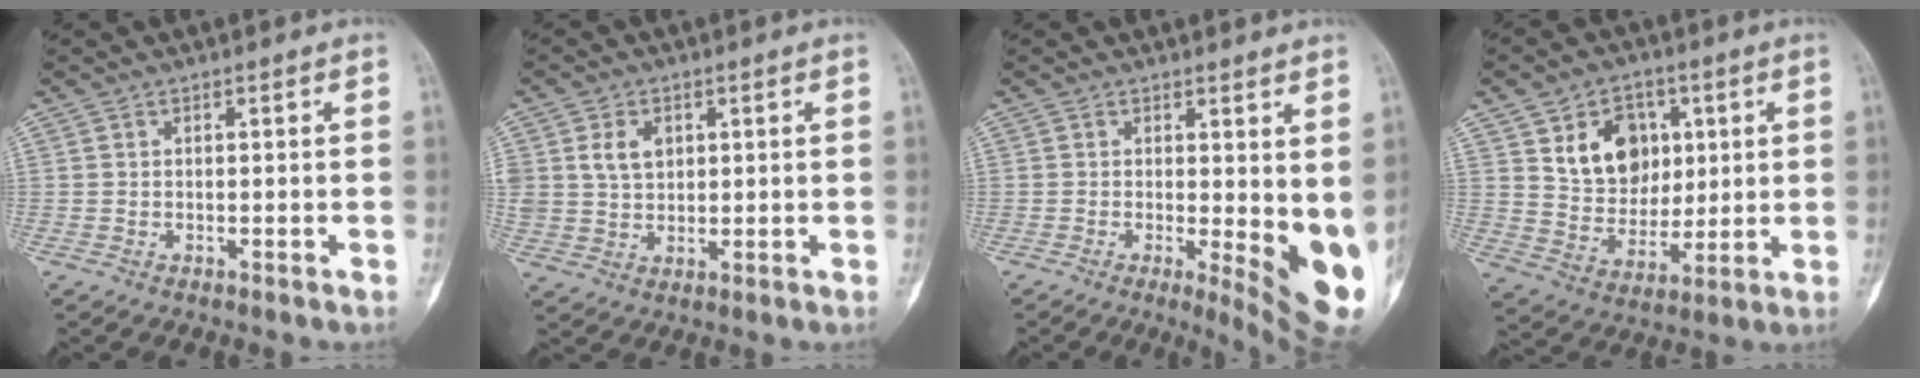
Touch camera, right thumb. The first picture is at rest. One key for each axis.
{"total": 6.1, "fx": 2.0, "fy": 4.5, "fz": 3.6, "tx": -0.049, "ty": -0.006, "tz": 0.042}
{"total": 10.6, "fx": 0.0, "fy": 3.7, "fz": 9.9, "tx": -0.120, "ty": -0.022, "tz": 0.007}
{"total": 13.2, "fx": 4.5, "fy": 10.1, "fz": 7.3, "tx": -0.070, "ty": -0.020, "tz": 0.085}